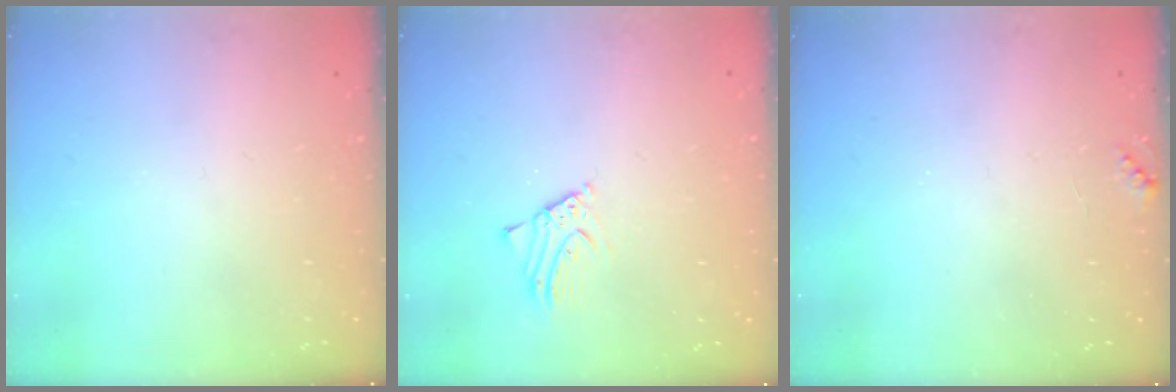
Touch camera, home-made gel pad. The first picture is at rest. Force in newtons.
{"total": 2.4, "press": 2.4, "slide": 0.2}
{"total": 4.2, "press": 4.2, "slide": 0.5}